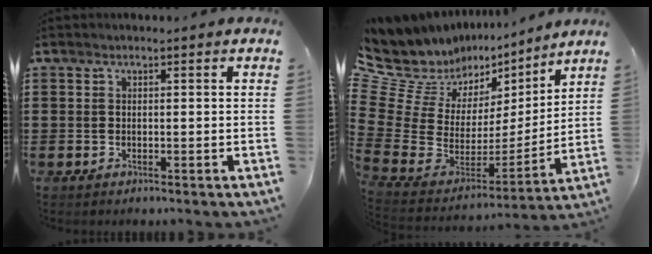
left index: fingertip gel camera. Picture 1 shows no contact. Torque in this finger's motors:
{"motor_torque": [0.62, 0.47, 0.31, 0.00]}